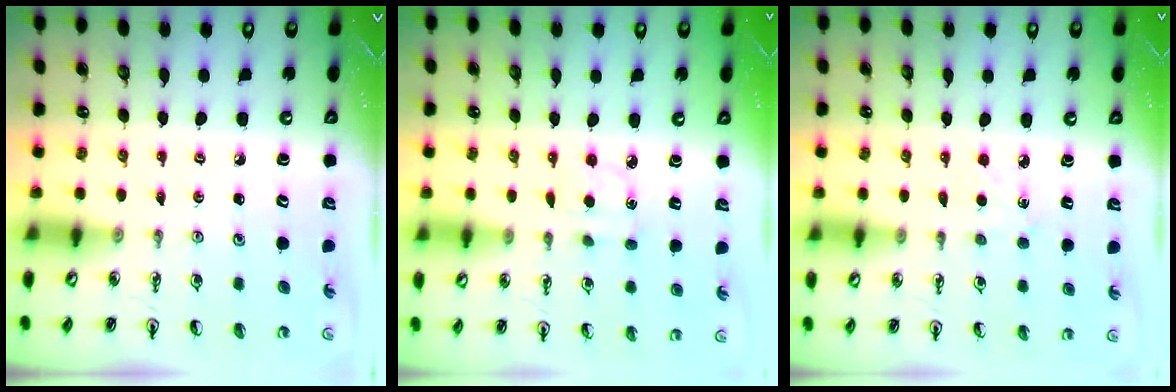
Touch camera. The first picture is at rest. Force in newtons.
{"total": 4.6, "press": 4.5, "slide": 0.5}
{"total": 3.8, "press": 3.8, "slide": 0.4}